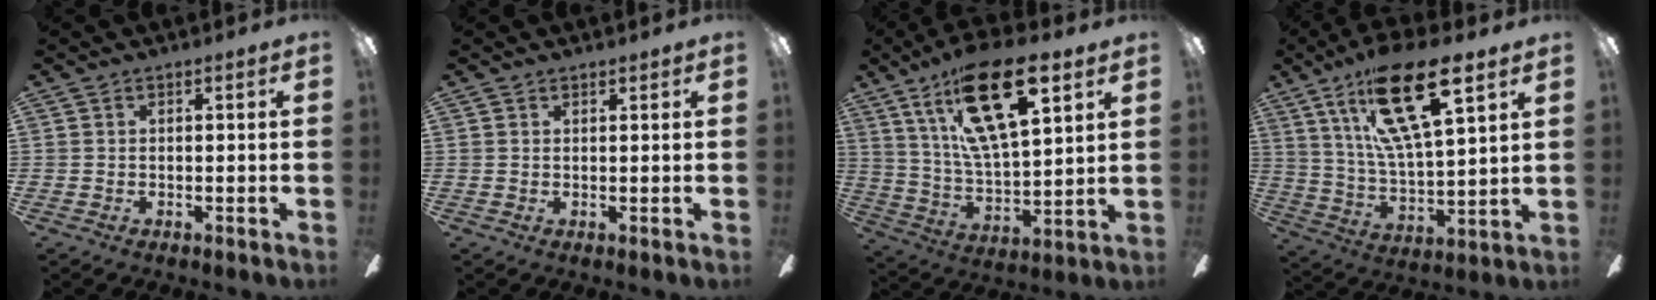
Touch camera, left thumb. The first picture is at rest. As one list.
[{"total": 0.9, "force": [0.8, 0.4, -0.1], "torque": [0.001, 0.001, 0.015]}, {"total": 23.3, "force": [13.1, 9.2, 17.0], "torque": [-0.293, -0.057, 0.215]}, {"total": 22.9, "force": [13.3, 7.8, 17.0], "torque": [-0.313, -0.050, 0.217]}]